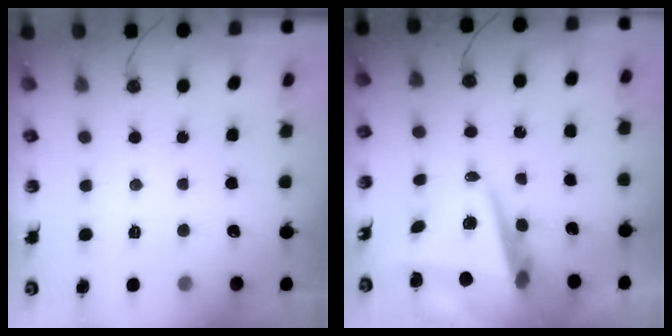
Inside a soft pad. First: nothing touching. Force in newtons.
{"total": 9.0, "press": 8.9, "slide": 1.6}